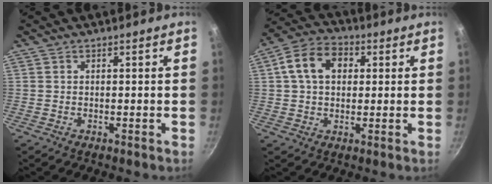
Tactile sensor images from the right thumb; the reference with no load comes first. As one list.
[{"total": 10.5, "force": [2.4, 7.6, 6.8], "torque": [-0.098, 0.019, 0.025]}]